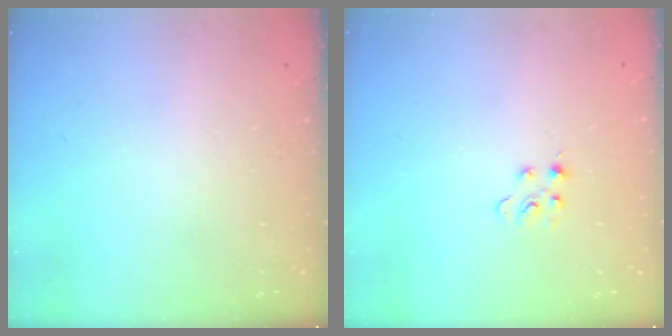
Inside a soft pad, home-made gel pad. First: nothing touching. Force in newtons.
{"total": 3.4, "press": 3.4, "slide": 0.4}